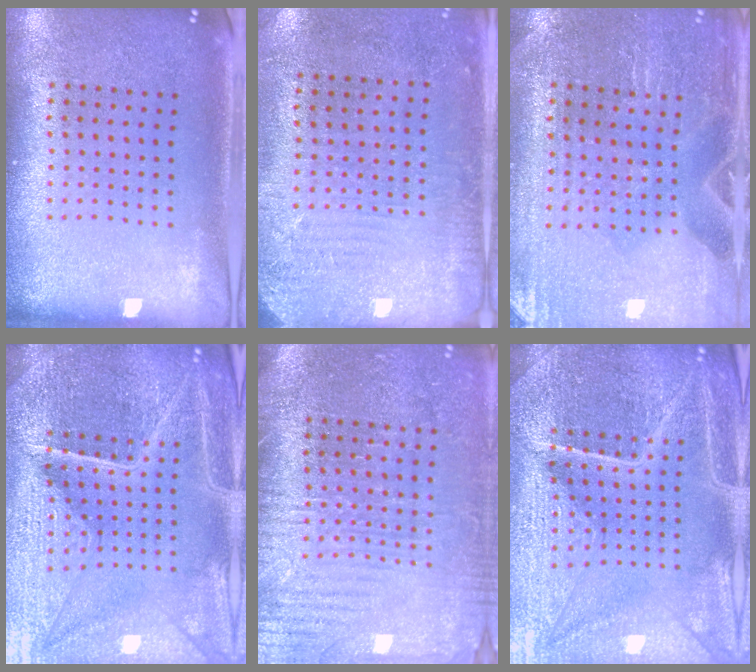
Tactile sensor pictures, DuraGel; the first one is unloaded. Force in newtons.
{"total": 2.8, "press": 2.3, "slide": 1.5}
{"total": 0.8, "press": 0.8, "slide": 0.2}
{"total": 5.9, "press": 5.4, "slide": 2.4}
{"total": 3.7, "press": 3.4, "slide": 1.4}
{"total": 5.3, "press": 4.9, "slide": 1.9}